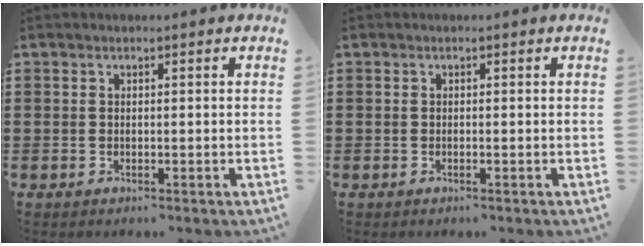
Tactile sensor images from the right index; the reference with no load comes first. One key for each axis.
{"total": 0.0}